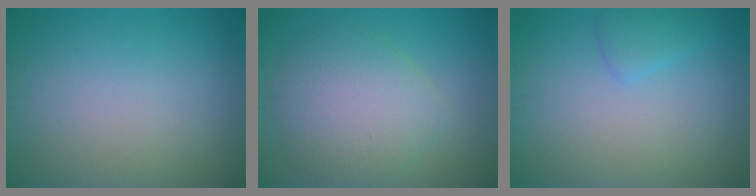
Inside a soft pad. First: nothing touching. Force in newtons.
{"total": 5.5, "press": 5.4, "slide": 0.4}
{"total": 1.5, "press": 1.5, "slide": 0.0}